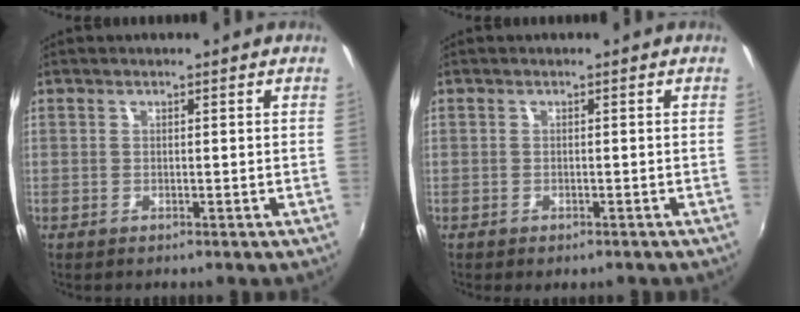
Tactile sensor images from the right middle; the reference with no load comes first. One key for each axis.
{"total": 1.1, "fx": -0.7, "fy": 0.7, "fz": 0.3, "tx": -0.008, "ty": -0.002, "tz": -0.009}